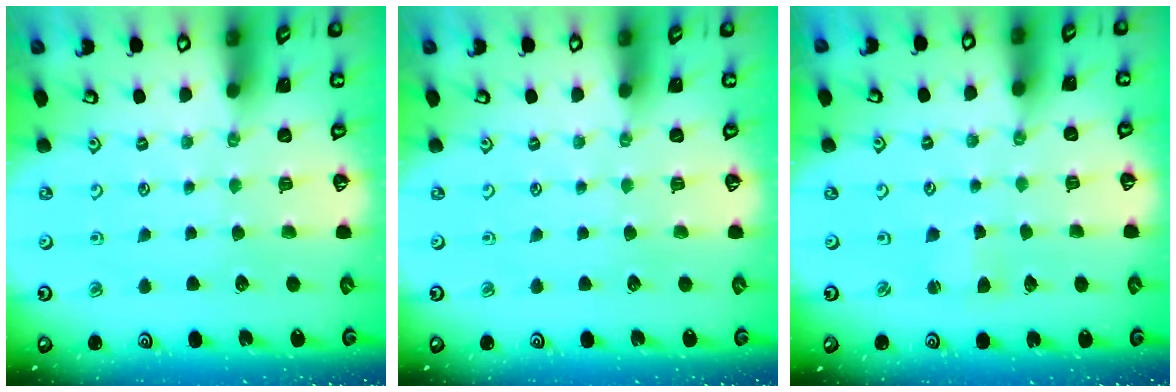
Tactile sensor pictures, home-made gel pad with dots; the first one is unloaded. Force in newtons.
{"total": 0.0}
{"total": 1.5, "press": 1.5, "slide": 0.2}